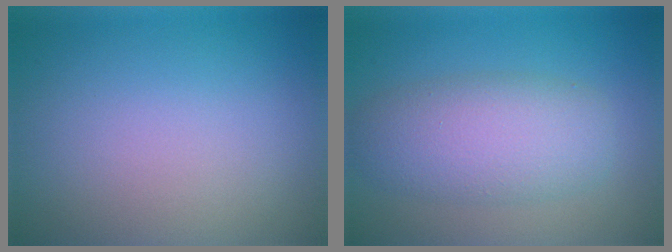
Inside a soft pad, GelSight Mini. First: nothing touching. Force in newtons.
{"total": 5.7, "press": 5.7, "slide": 0.1}